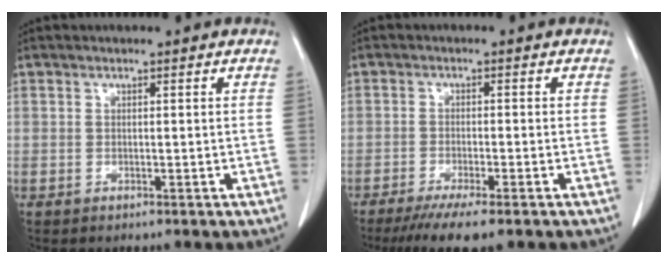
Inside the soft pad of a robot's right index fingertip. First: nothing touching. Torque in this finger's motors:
{"motor_torque": [0.42, -0.42, 0.41, 0.08]}